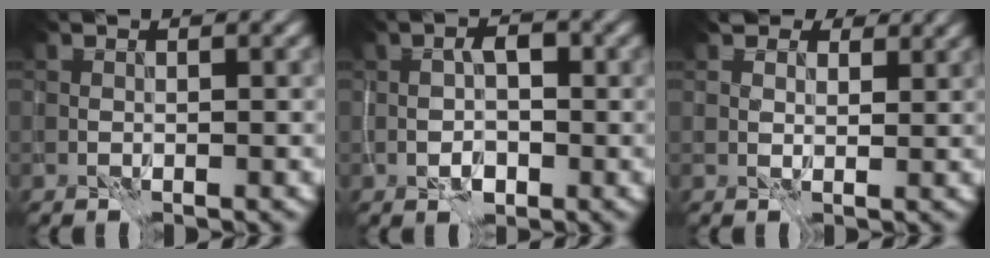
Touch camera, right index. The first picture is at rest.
{"total": 2.3, "force": [-0.6, 1.4, 1.7], "torque": [-0.031, 0.003, -0.013]}
{"total": 3.6, "force": [2.4, 2.5, 1.3], "torque": [-0.018, 0.006, 0.021]}